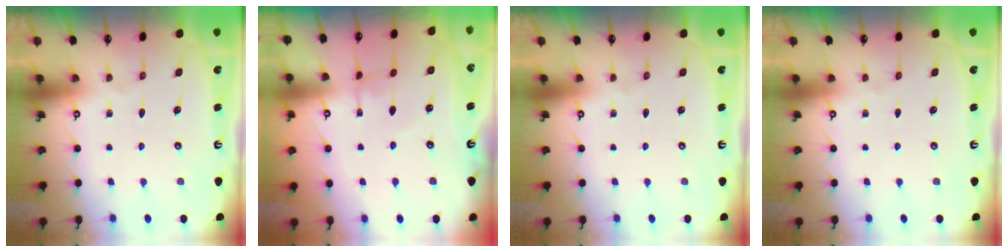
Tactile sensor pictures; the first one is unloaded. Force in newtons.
{"total": 3.1, "press": 3.1, "slide": 0.1}
{"total": 0.0}
{"total": 0.0}